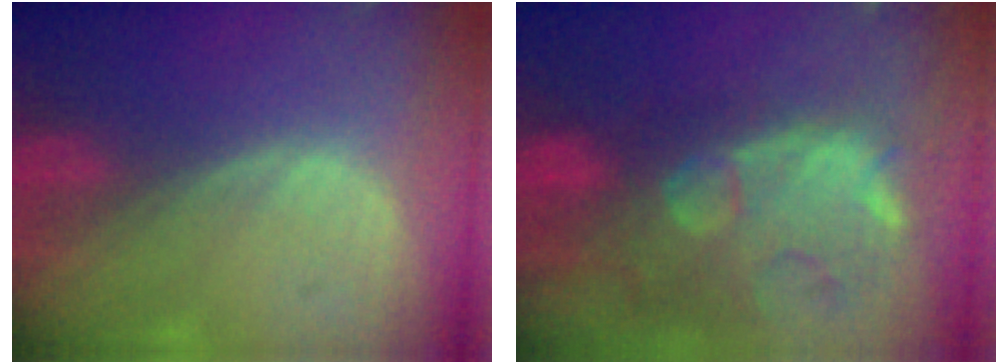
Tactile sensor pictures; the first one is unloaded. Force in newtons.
{"total": 13.1, "press": 11.3, "slide": 6.5}